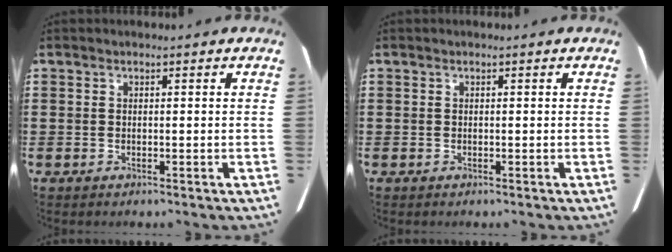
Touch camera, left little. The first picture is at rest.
{"total": 0.0}